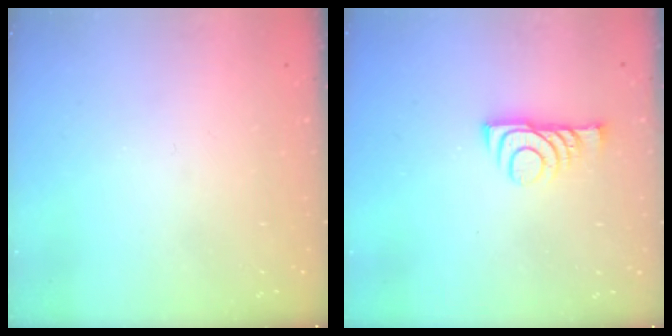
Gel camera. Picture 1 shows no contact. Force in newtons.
{"total": 8.2, "press": 8.1, "slide": 1.0}